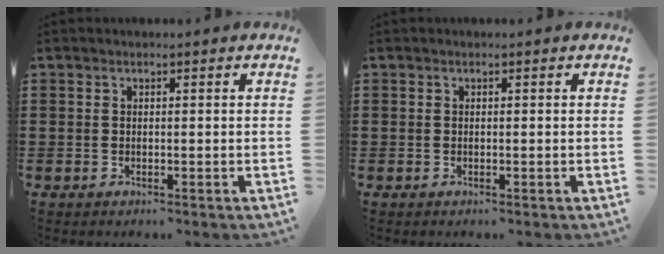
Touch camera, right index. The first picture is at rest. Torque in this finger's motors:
{"motor_torque": [-0.02, -0.01, 0.00, 0.01]}